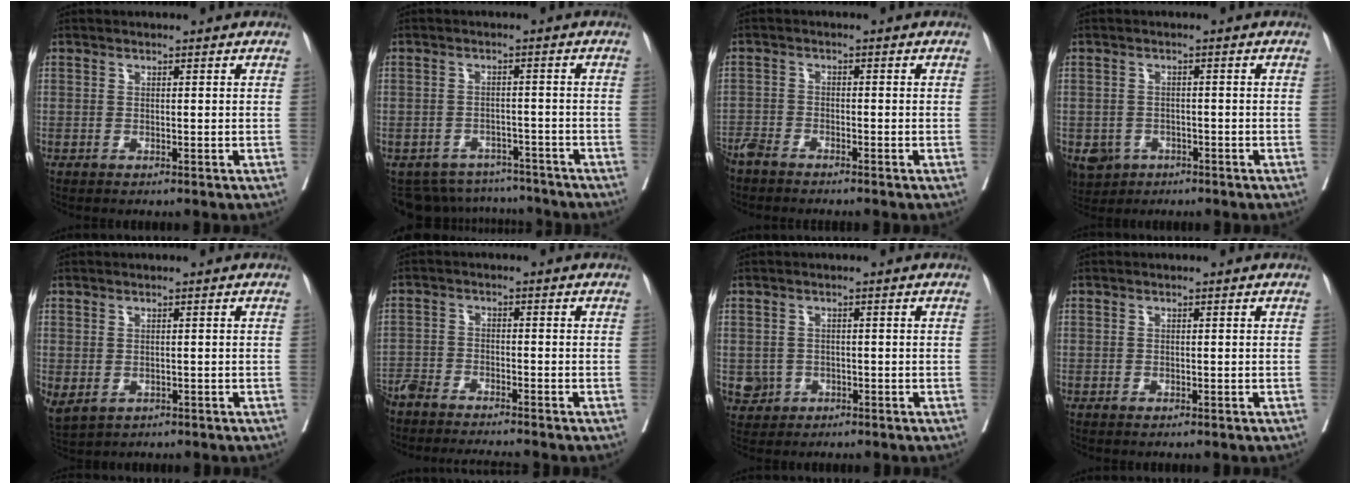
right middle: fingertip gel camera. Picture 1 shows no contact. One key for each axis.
{"total": 9.6, "fx": -8.8, "fy": 3.8, "fz": 0.2, "tx": 0.001, "ty": 0.018, "tz": -0.113}
{"total": 4.0, "fx": -3.7, "fy": 0.7, "fz": 1.4, "tx": -0.021, "ty": -0.009, "tz": -0.071}
{"total": 5.1, "fx": -2.9, "fy": 3.9, "fz": 1.4, "tx": -0.024, "ty": 0.002, "tz": -0.041}
{"total": 5.4, "fx": -1.9, "fy": 3.8, "fz": 3.3, "tx": -0.081, "ty": -0.006, "tz": -0.021}
{"total": 9.6, "fx": -8.9, "fy": 0.6, "fz": 3.5, "tx": -0.049, "ty": -0.006, "tz": -0.144}
{"total": 3.2, "fx": -0.9, "fy": 3.1, "fz": 0.4, "tx": -0.003, "ty": 0.005, "tz": -0.010}
{"total": 0.0}